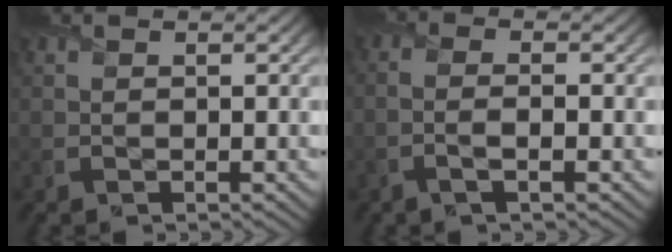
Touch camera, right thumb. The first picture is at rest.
{"total": 2.3, "force": [-1.0, 0.5, 2.1], "torque": [-0.042, 0.006, -0.027]}